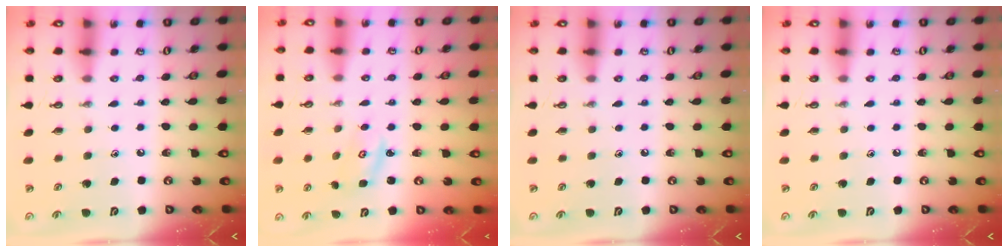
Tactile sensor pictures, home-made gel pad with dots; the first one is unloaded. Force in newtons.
{"total": 2.7, "press": 2.7, "slide": 0.4}
{"total": 0.0}
{"total": 0.0}